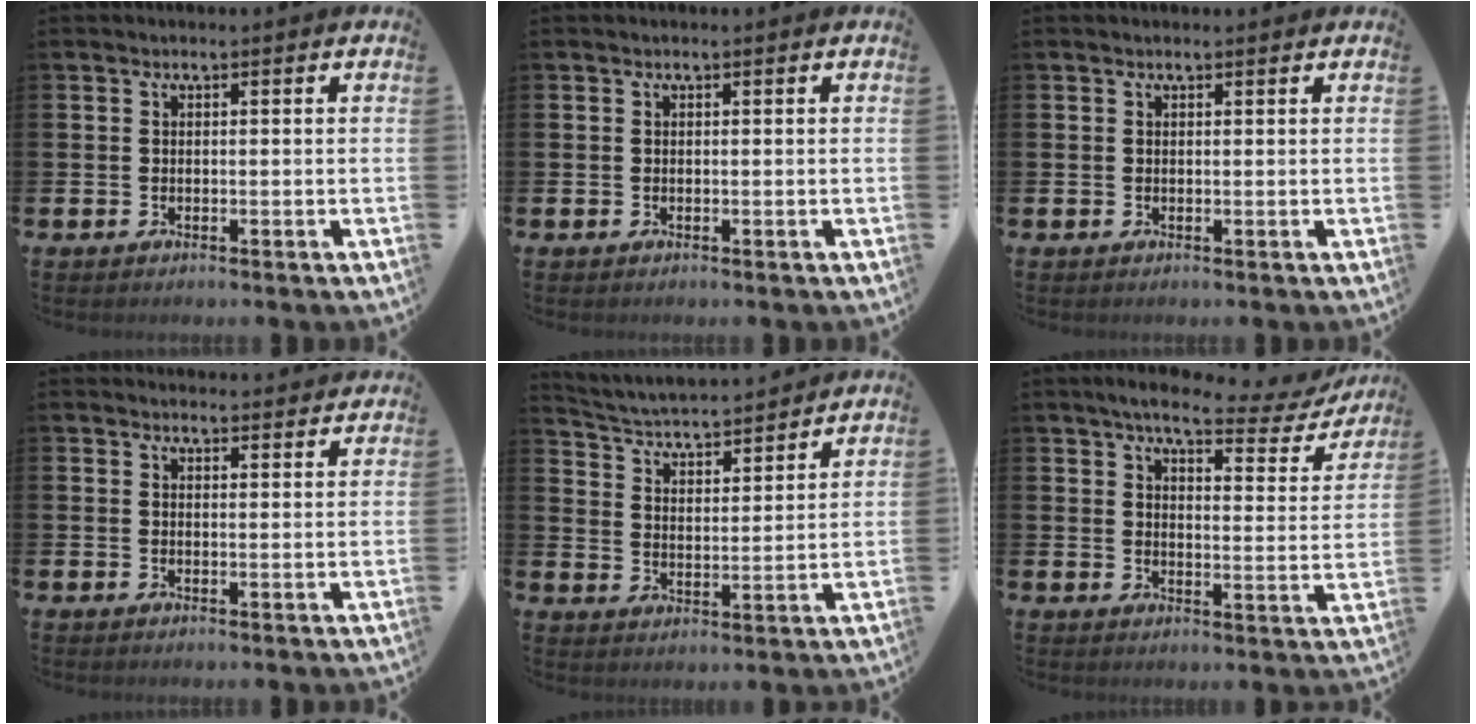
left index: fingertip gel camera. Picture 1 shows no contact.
{"total": 0.0}
{"total": 0.5, "force": [0.5, 0.1, 0.1], "torque": [0.009, -0.004, 0.007]}
{"total": 2.5, "force": [2.4, 0.5, -0.1], "torque": [0.009, -0.016, 0.042]}
{"total": 4.3, "force": [4.2, 0.4, 0.7], "torque": [-0.036, -0.043, 0.066]}
{"total": 5.8, "force": [4.8, 1.4, 2.9], "torque": [-0.054, -0.031, 0.074]}